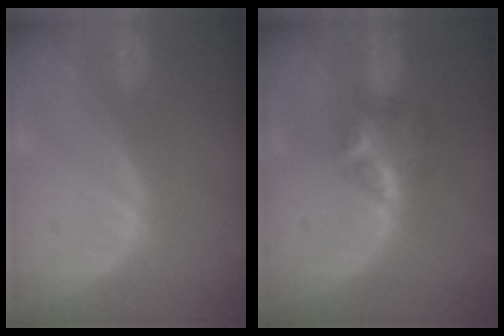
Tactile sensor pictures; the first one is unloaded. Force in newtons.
{"total": 6.2, "press": 5.5, "slide": 2.8}